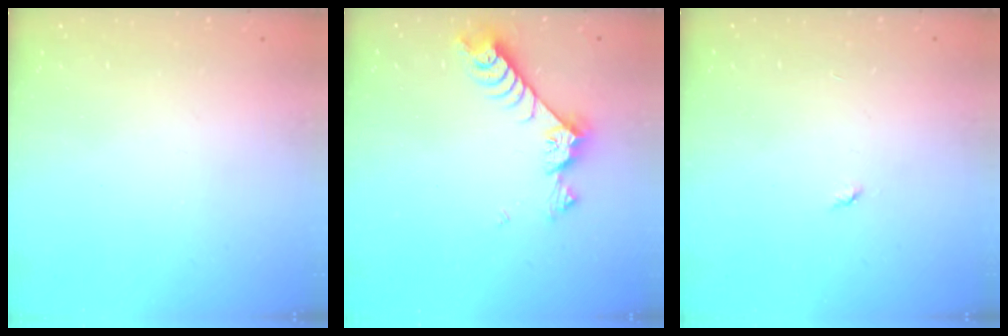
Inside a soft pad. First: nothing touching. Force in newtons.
{"total": 8.5, "press": 8.4, "slide": 1.4}
{"total": 2.8, "press": 2.8, "slide": 0.4}